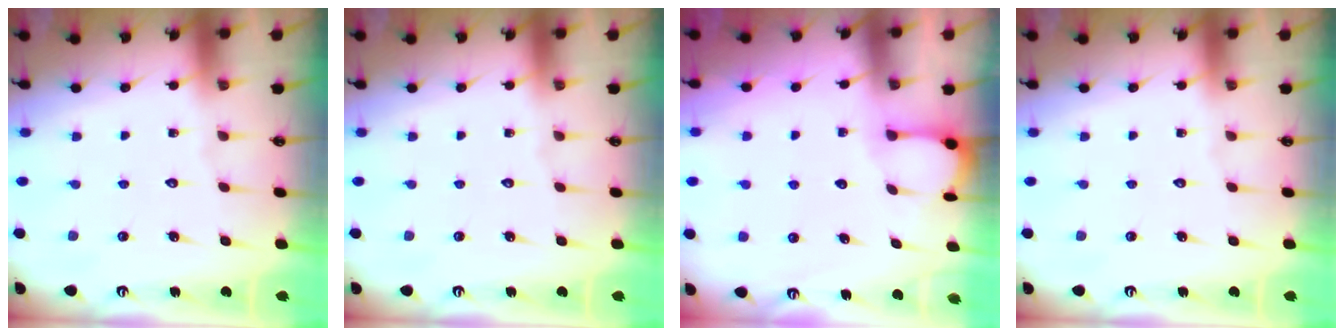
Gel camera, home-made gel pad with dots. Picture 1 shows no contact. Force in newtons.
{"total": 0.0}
{"total": 2.1, "press": 2.1, "slide": 0.2}
{"total": 0.0}